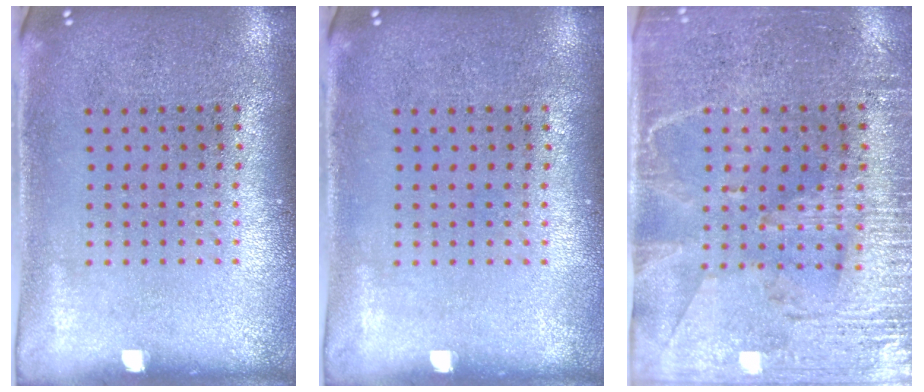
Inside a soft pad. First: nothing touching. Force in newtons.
{"total": 0.0}
{"total": 3.4, "press": 2.9, "slide": 1.6}